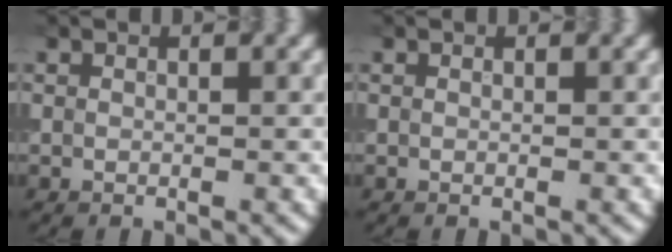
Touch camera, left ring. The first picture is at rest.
{"total": 0.0}